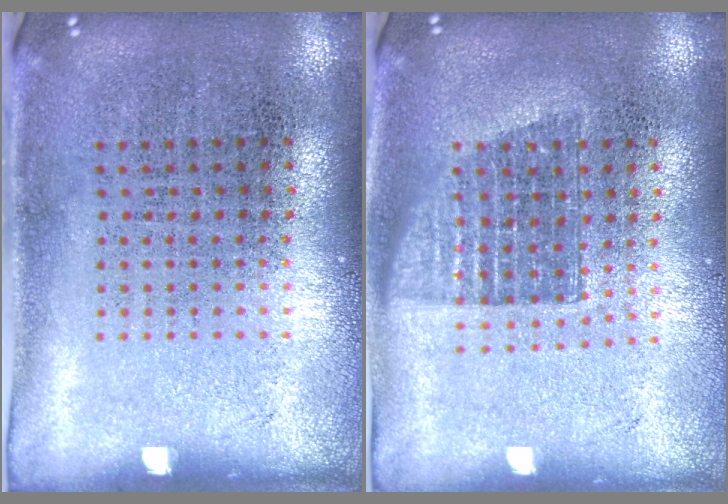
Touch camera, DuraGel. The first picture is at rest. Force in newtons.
{"total": 1.4, "press": 1.1, "slide": 0.8}